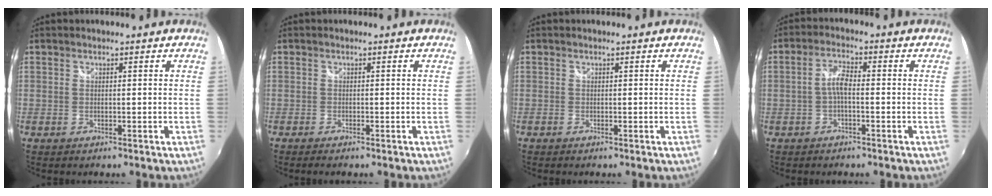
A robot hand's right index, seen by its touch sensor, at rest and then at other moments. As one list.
[{"total": 1.4, "force": [-1.2, 0.2, 0.6], "torque": [-0.015, -0.008, -0.022]}, {"total": 0.0}, {"total": 3.3, "force": [-1.0, 1.0, 3.0], "torque": [-0.065, 0.010, -0.022]}]